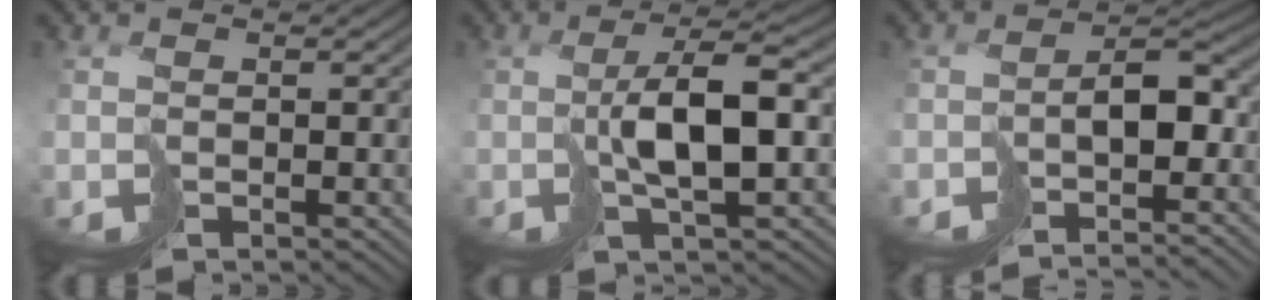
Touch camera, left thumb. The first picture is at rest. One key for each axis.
{"total": 5.3, "fx": 0.8, "fy": 1.0, "fz": 5.1, "tx": -0.095, "ty": 0.012, "tz": 0.020}
{"total": 4.7, "fx": -3.1, "fy": 1.6, "fz": 3.2, "tx": -0.035, "ty": -0.001, "tz": -0.055}